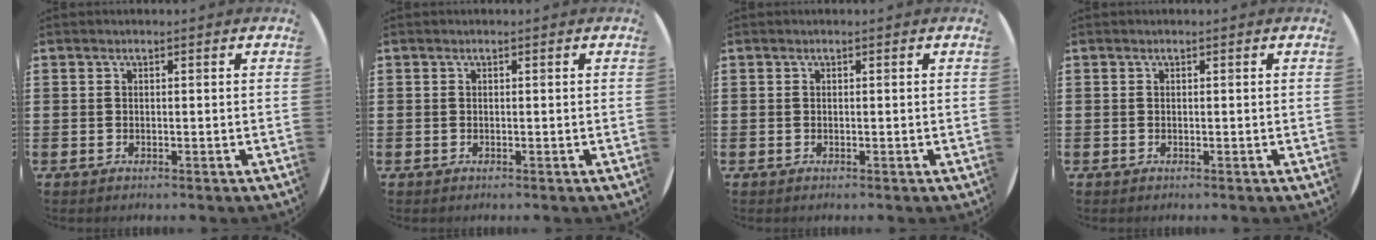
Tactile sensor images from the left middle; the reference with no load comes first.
{"total": 0.0}
{"total": 0.0}
{"total": 0.0}